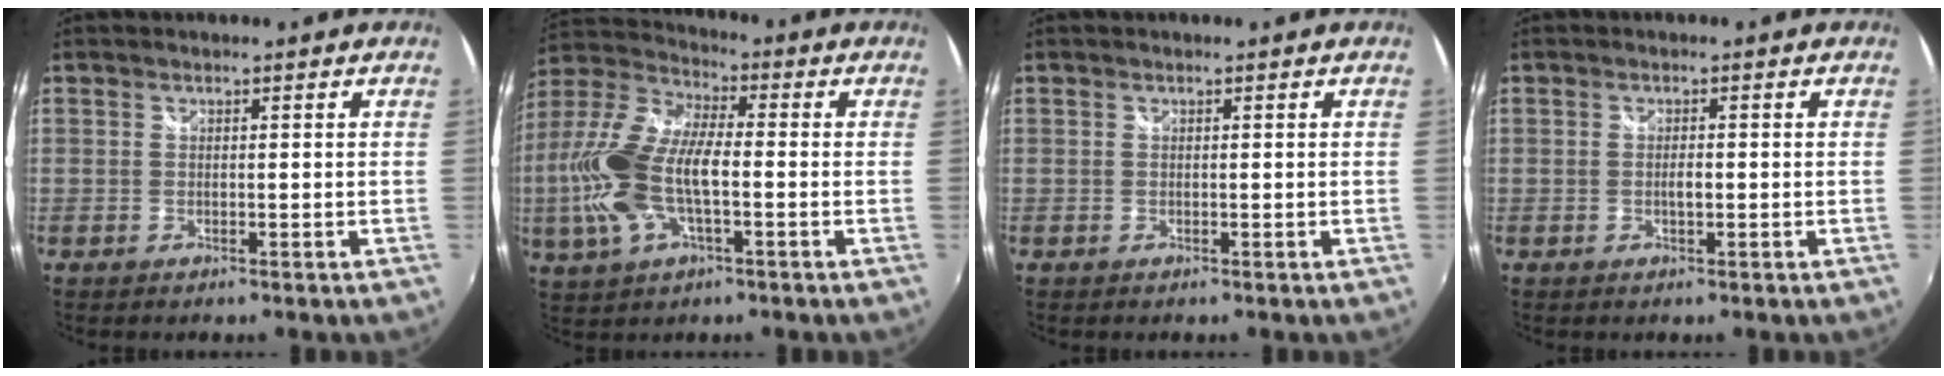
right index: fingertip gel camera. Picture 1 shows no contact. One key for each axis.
{"total": 16.4, "fx": -2.5, "fy": 7.3, "fz": 14.5, "tx": -0.310, "ty": 0.007, "tz": -0.050}
{"total": 0.0}
{"total": 1.2, "fx": -0.3, "fy": 0.4, "fz": 1.1, "tx": -0.020, "ty": 0.002, "tz": -0.005}